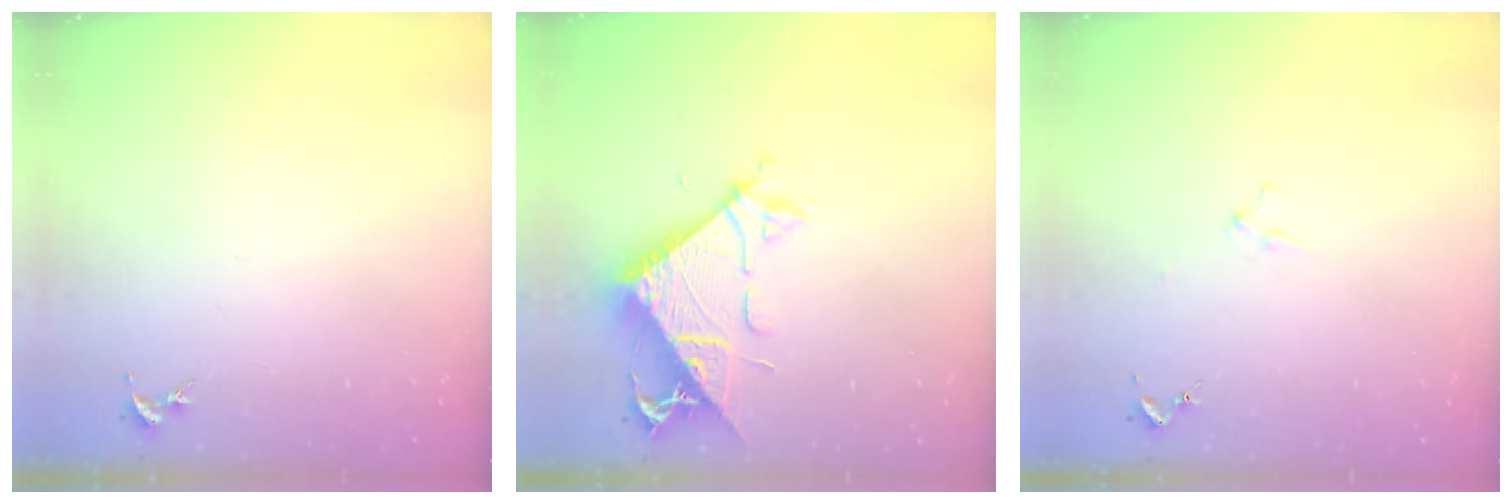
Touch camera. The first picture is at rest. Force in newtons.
{"total": 8.2, "press": 8.2, "slide": 0.7}
{"total": 1.1, "press": 1.1, "slide": 0.1}